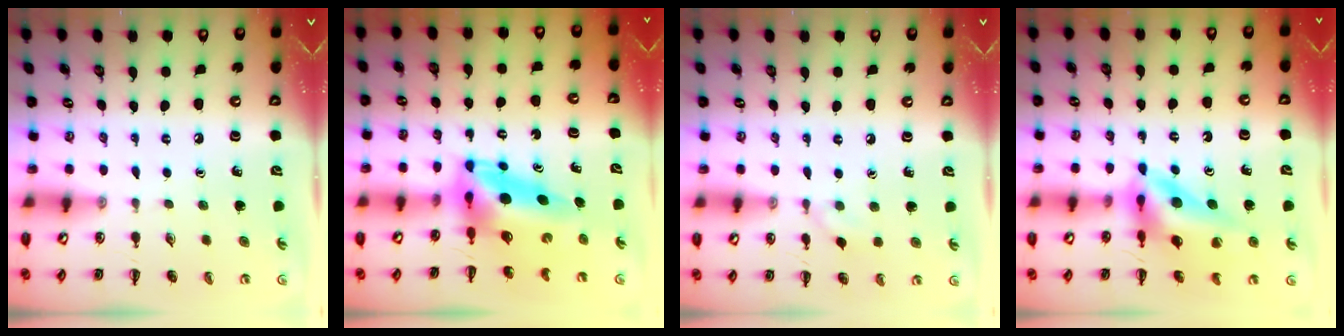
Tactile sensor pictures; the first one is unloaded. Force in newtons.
{"total": 8.8, "press": 8.3, "slide": 2.9}
{"total": 5.0, "press": 4.7, "slide": 1.6}
{"total": 12.4, "press": 11.8, "slide": 3.9}